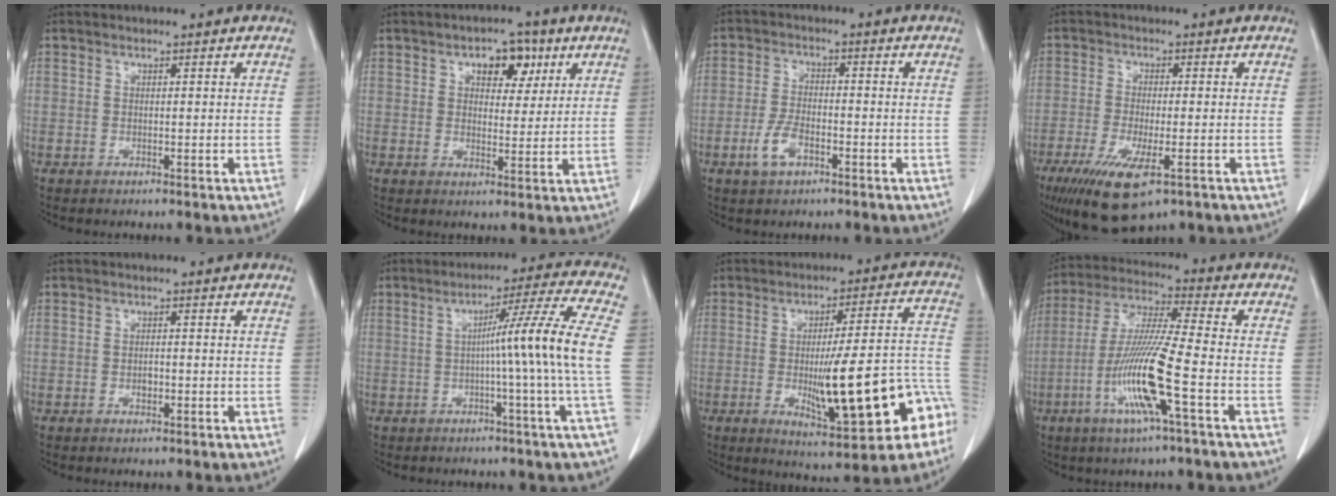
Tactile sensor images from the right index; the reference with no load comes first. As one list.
[{"total": 5.9, "force": [2.8, 3.3, 3.9], "torque": [-0.054, 0.012, 0.041]}, {"total": 4.8, "force": [-2.4, 2.1, 3.6], "torque": [-0.082, -0.002, -0.044]}, {"total": 10.3, "force": [-5.6, 2.6, 8.2], "torque": [-0.156, -0.028, -0.089]}, {"total": 1.2, "force": [-0.4, 0.7, 0.9], "torque": [-0.020, 0.001, -0.007]}, {"total": 11.0, "force": [-0.5, -3.0, 10.6], "torque": [-0.157, 0.005, -0.002]}, {"total": 19.0, "force": [-6.0, 3.2, 17.7], "torque": [-0.205, 0.018, -0.069]}, {"total": 13.2, "force": [-4.5, -0.4, 12.4], "torque": [-0.257, -0.011, -0.094]}]